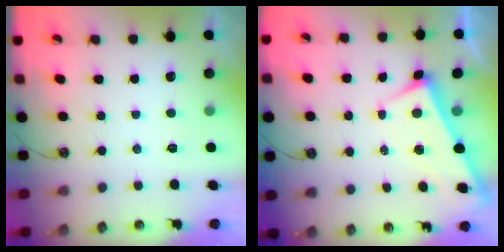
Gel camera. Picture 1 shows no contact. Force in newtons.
{"total": 2.4, "press": 2.4, "slide": 0.2}